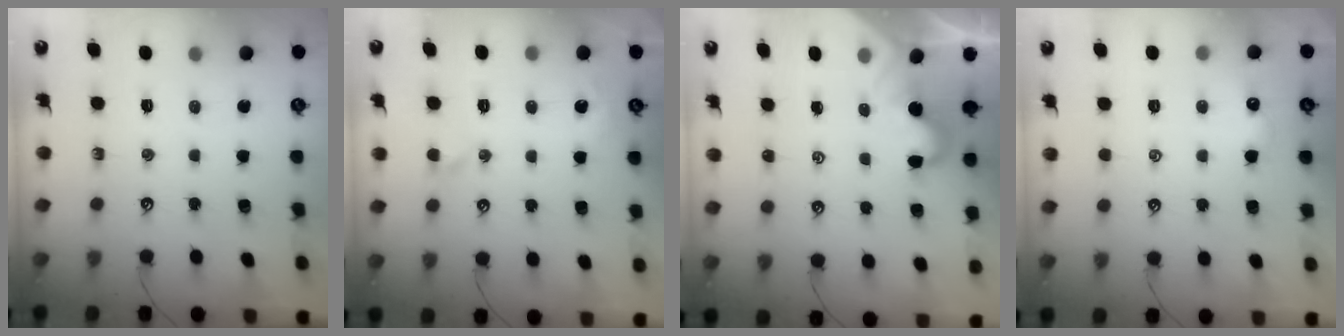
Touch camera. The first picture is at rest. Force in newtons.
{"total": 2.7, "press": 2.6, "slide": 0.6}
{"total": 1.2, "press": 1.2, "slide": 0.3}
{"total": 1.6, "press": 1.5, "slide": 0.4}